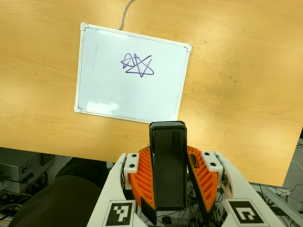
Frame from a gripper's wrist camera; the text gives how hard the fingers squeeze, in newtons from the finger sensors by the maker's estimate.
{"total": 5.4, "left": 4.6, "right": 6.2}